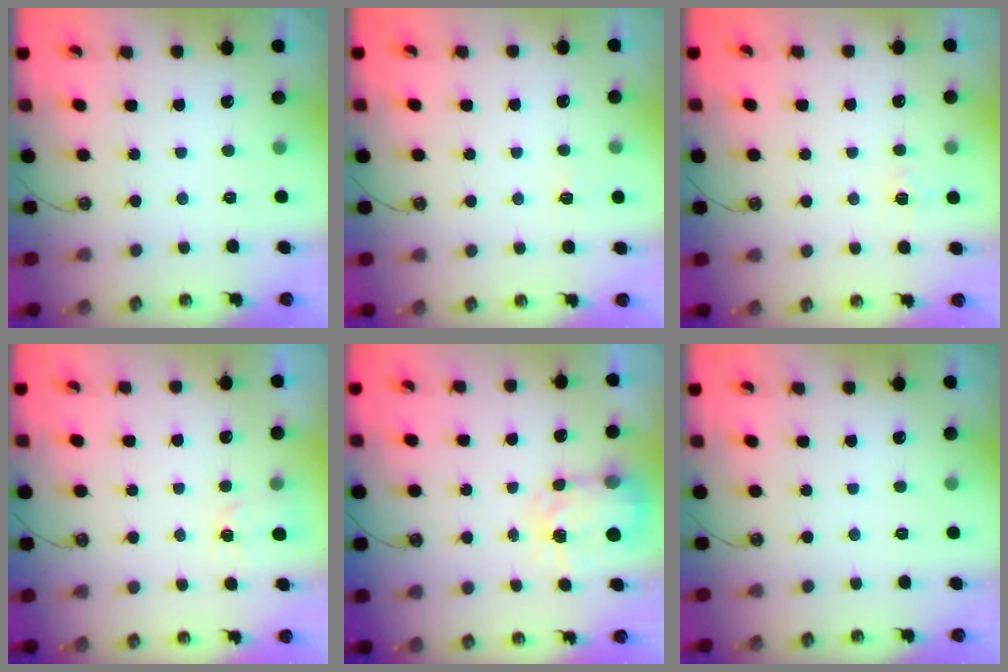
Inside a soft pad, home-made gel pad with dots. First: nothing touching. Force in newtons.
{"total": 2.5, "press": 2.4, "slide": 0.4}
{"total": 4.3, "press": 4.2, "slide": 0.7}
{"total": 2.5, "press": 2.5, "slide": 0.4}
{"total": 4.9, "press": 4.9, "slide": 0.6}
{"total": 0.0}